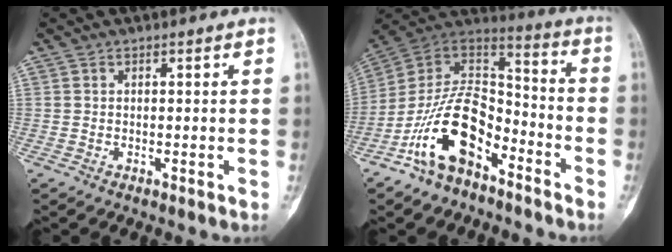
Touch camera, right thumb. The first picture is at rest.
{"total": 17.8, "force": [-9.2, 9.6, 11.8], "torque": [-0.195, 0.091, -0.174]}